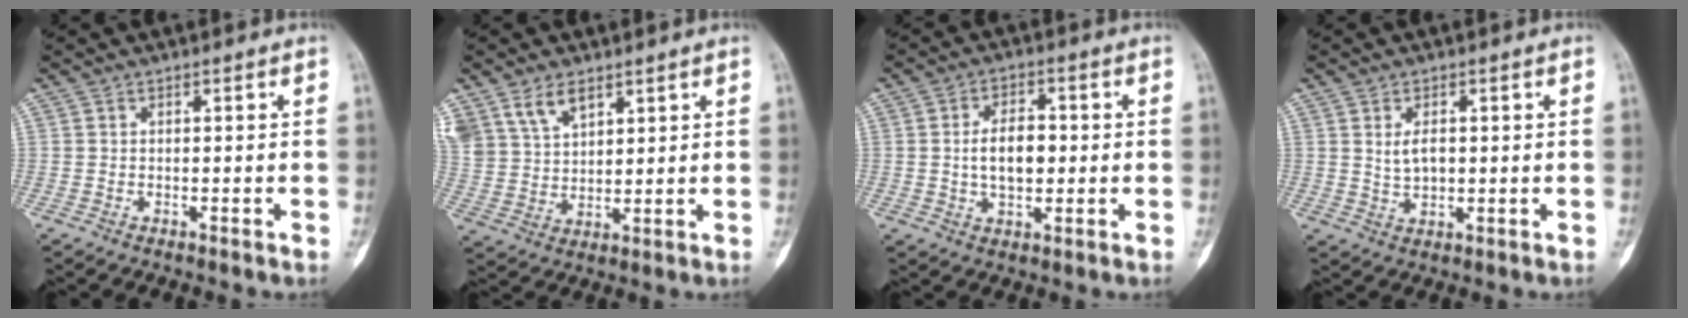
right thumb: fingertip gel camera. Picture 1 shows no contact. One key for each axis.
{"total": 9.3, "fx": 6.0, "fy": 5.5, "fz": 4.5, "tx": -0.073, "ty": -0.010, "tz": 0.128}
{"total": 7.4, "fx": 0.0, "fy": 4.5, "fz": 5.9, "tx": -0.085, "ty": 0.011, "tz": -0.001}
{"total": 3.7, "fx": 0.8, "fy": 2.3, "fz": 2.8, "tx": -0.041, "ty": 0.000, "tz": 0.019}